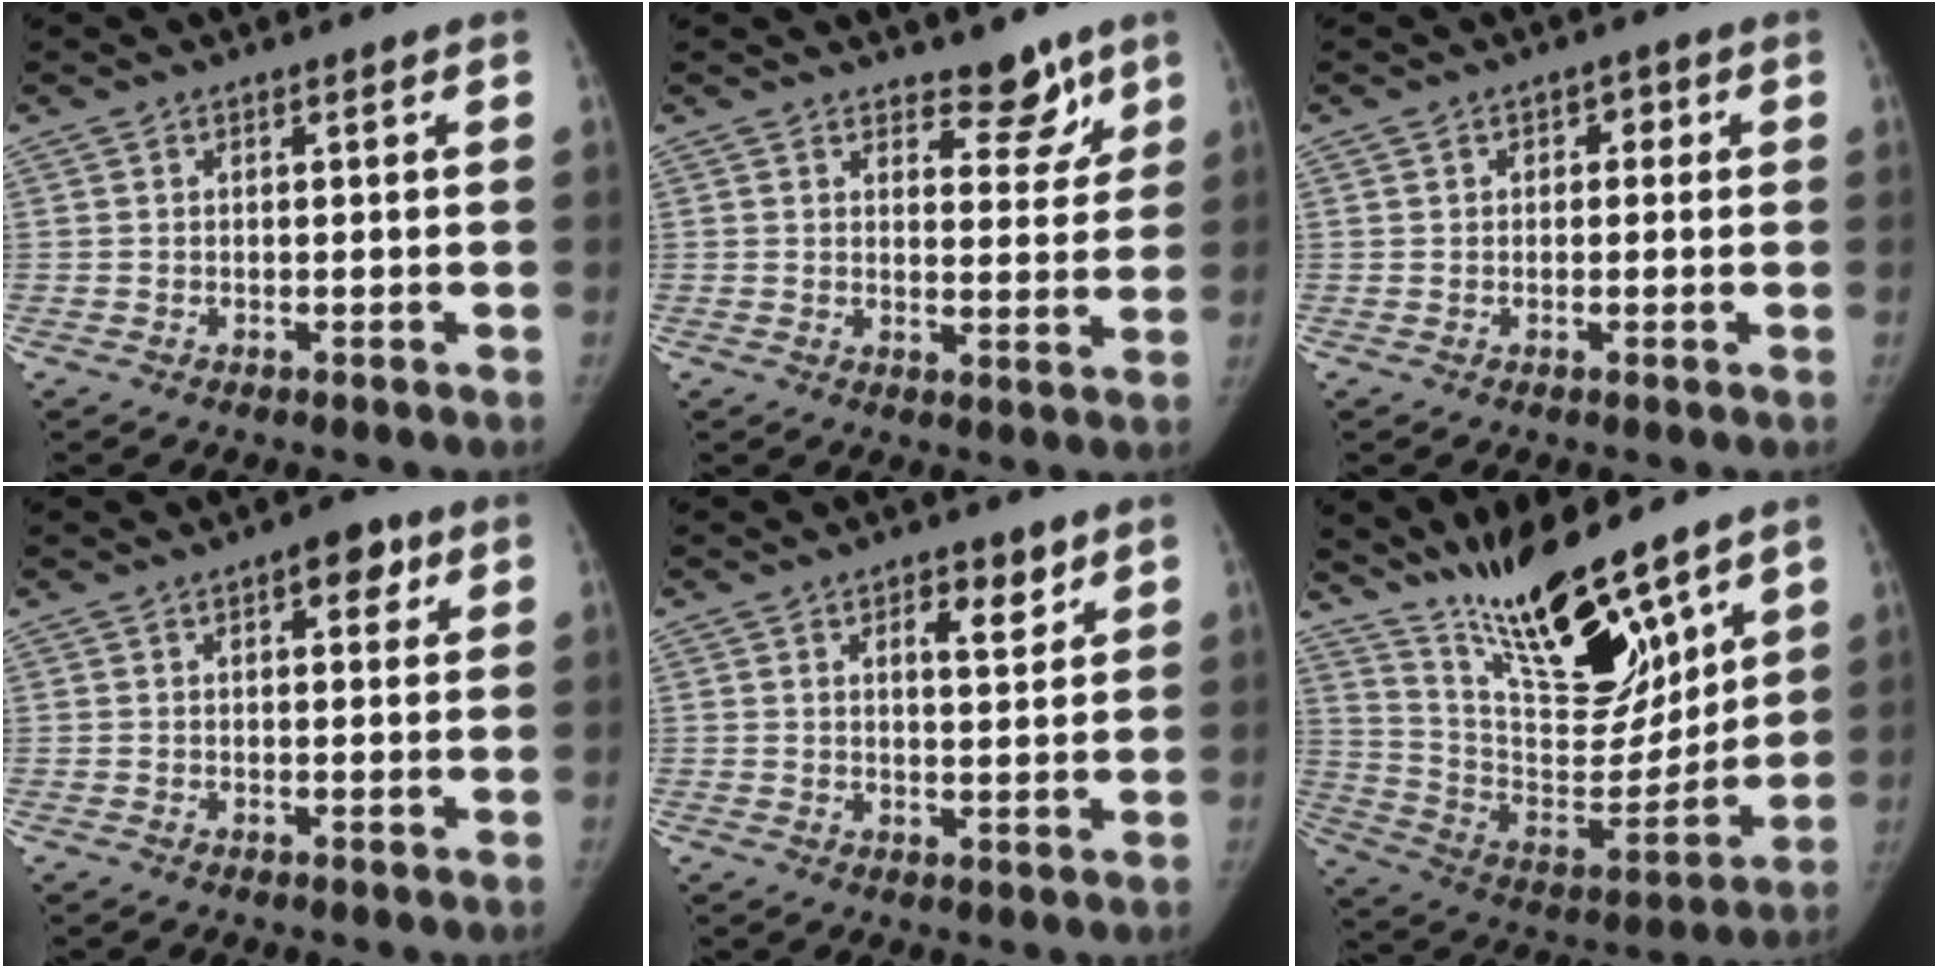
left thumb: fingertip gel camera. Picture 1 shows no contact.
{"total": 6.4, "force": [4.9, 3.3, 2.5], "torque": [0.010, -0.032, 0.068]}
{"total": 2.6, "force": [0.5, 2.2, 1.3], "torque": [0.002, 0.005, 0.003]}
{"total": 4.5, "force": [1.9, 2.4, 3.2], "torque": [-0.019, 0.000, 0.016]}
{"total": 5.3, "force": [2.9, 2.4, 3.6], "torque": [-0.035, -0.017, 0.043]}
{"total": 22.0, "force": [15.8, 7.2, 13.6], "torque": [-0.181, -0.092, 0.288]}